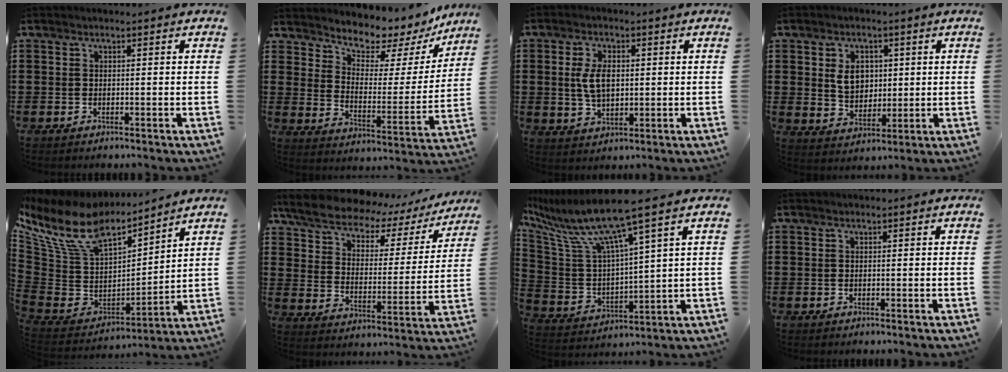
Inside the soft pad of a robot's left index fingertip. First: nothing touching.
{"total": 5.9, "force": [5.4, 2.2, 0.6], "torque": [-0.036, -0.049, 0.088]}
{"total": 5.5, "force": [0.7, 3.1, 4.5], "torque": [-0.102, 0.003, 0.005]}
{"total": 5.0, "force": [1.1, 4.0, 2.9], "torque": [-0.056, 0.006, 0.013]}
{"total": 12.6, "force": [9.1, 5.5, 6.8], "torque": [-0.188, -0.062, 0.158]}
{"total": 7.1, "force": [5.9, 2.3, 3.1], "torque": [-0.088, -0.035, 0.099]}
{"total": 12.8, "force": [8.5, 0.6, 9.6], "torque": [-0.236, -0.055, 0.128]}
{"total": 0.0}